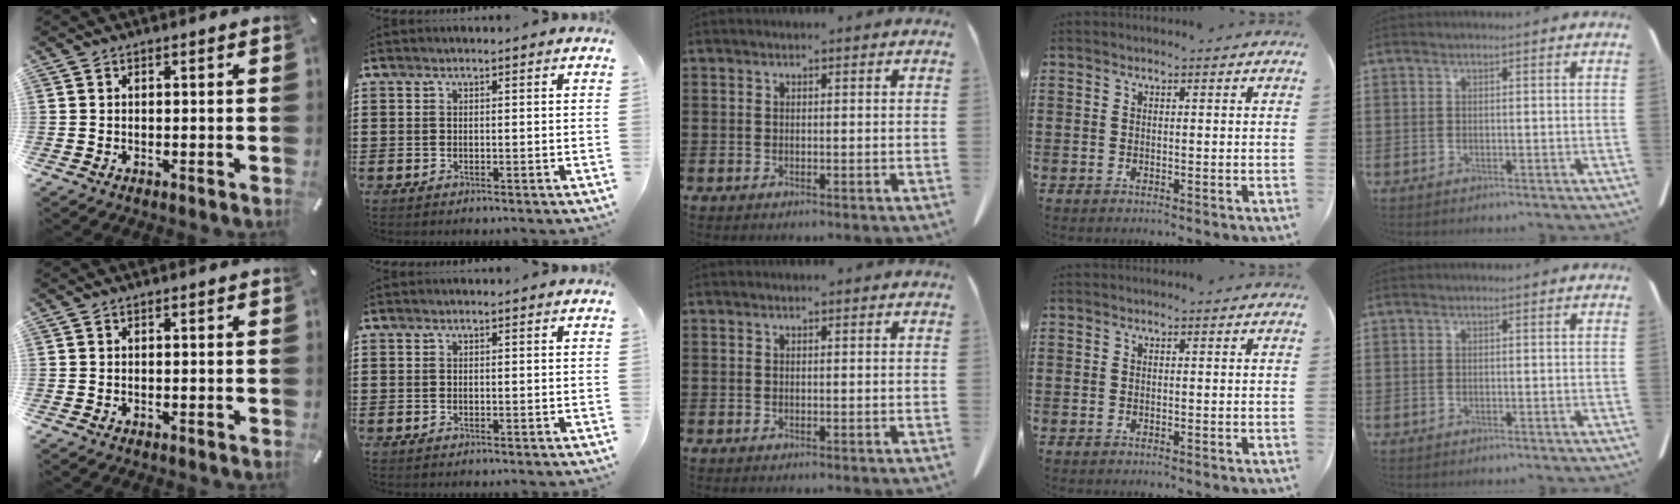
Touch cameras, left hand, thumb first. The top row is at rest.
{}